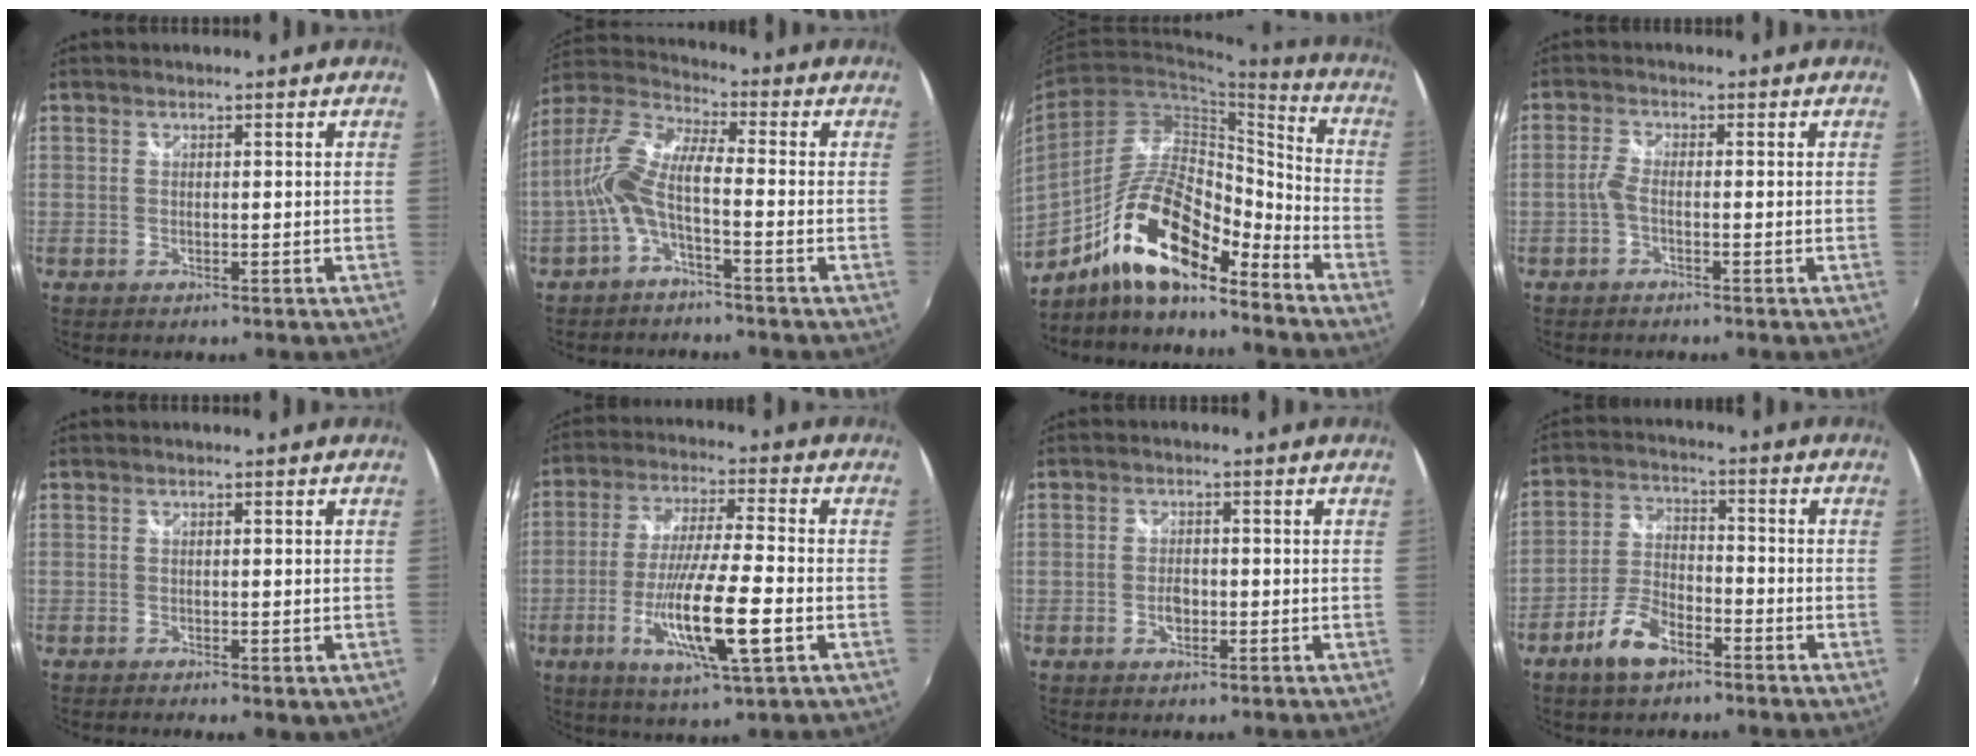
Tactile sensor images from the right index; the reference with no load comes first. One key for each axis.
{"total": 9.1, "fx": -2.2, "fy": 2.3, "fz": 8.5, "tx": -0.188, "ty": 0.013, "tz": -0.044}
{"total": 16.9, "fx": -11.6, "fy": 5.0, "fz": 11.1, "tx": -0.209, "ty": 0.004, "tz": -0.212}
{"total": 2.0, "fx": -1.0, "fy": 0.5, "fz": 1.7, "tx": -0.044, "ty": 0.003, "tz": -0.025}
{"total": 2.8, "fx": -1.2, "fy": 0.8, "fz": 2.4, "tx": -0.036, "ty": -0.013, "tz": -0.013}
{"total": 15.2, "fx": -5.1, "fy": 1.6, "fz": 14.2, "tx": -0.273, "ty": -0.024, "tz": -0.089}
{"total": 2.8, "fx": -0.9, "fy": 1.7, "fz": 2.0, "tx": -0.036, "ty": 0.000, "tz": -0.017}
{"total": 8.3, "fx": -5.4, "fy": 3.6, "fz": 5.1, "tx": -0.112, "ty": 0.006, "tz": -0.101}